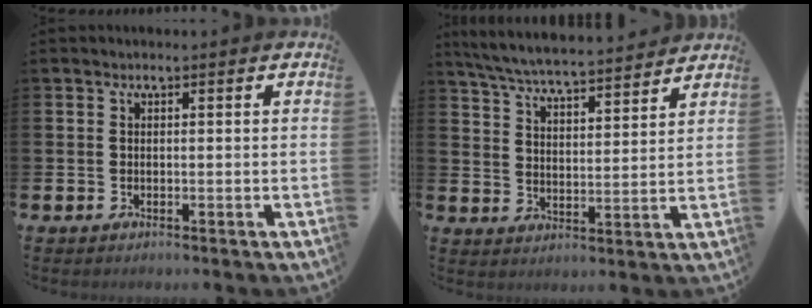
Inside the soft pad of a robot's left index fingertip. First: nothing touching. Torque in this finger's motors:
{"motor_torque": [0.94, -1.20, 0.70, 0.15]}